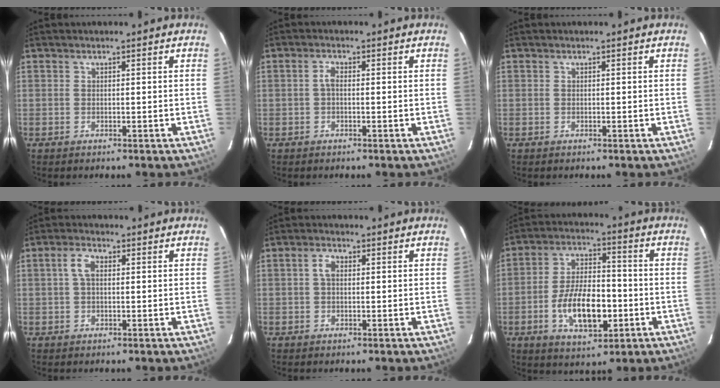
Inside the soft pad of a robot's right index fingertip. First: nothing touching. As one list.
[{"total": 1.5, "force": [-0.2, 0.7, 1.3], "torque": [-0.029, 0.007, -0.005]}, {"total": 0.0}, {"total": 2.9, "force": [0.5, 1.5, 2.5], "torque": [-0.052, 0.009, 0.009]}, {"total": 2.0, "force": [0.3, 1.2, 1.6], "torque": [-0.034, 0.008, 0.005]}, {"total": 13.1, "force": [-3.9, 6.2, 10.8], "torque": [-0.209, 0.003, -0.058]}]